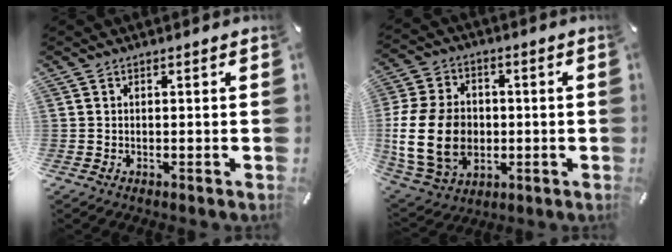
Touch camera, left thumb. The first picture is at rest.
{"total": 18.5, "force": [-1.7, 14.0, 12.0], "torque": [-0.252, 0.005, -0.031]}